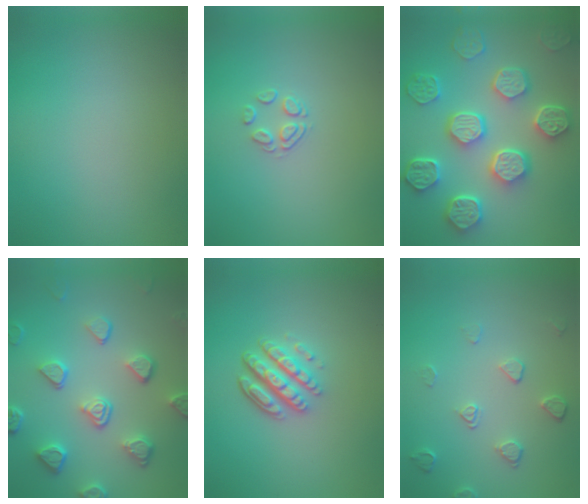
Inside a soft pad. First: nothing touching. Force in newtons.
{"total": 1.5, "press": 0.8, "slide": 1.3}
{"total": 8.2, "press": 6.6, "slide": 4.9}
{"total": 5.4, "press": 4.2, "slide": 3.4}
{"total": 4.4, "press": 3.3, "slide": 2.9}
{"total": 2.0, "press": 1.3, "slide": 1.5}